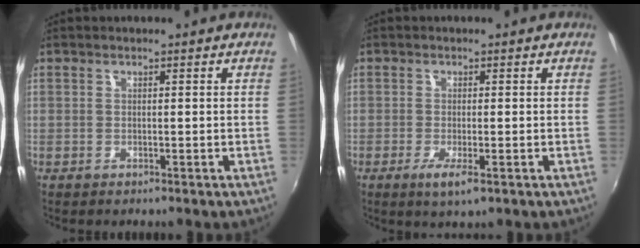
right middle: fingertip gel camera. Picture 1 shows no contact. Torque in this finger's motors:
{"motor_torque": [0.84, -0.53, 0.30, 0.08]}